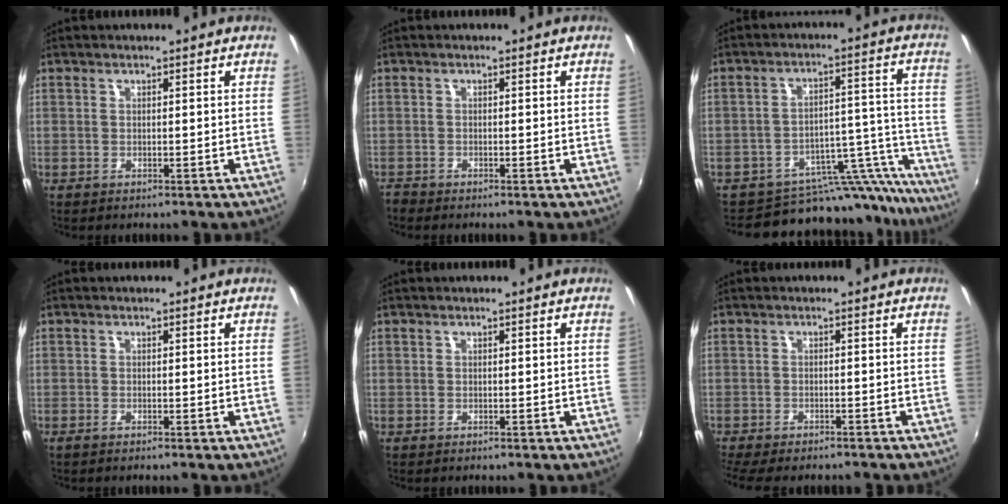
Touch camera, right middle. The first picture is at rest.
{"total": 1.5, "force": [-1.4, 0.6, 0.1], "torque": [-0.007, -0.005, -0.030]}
{"total": 19.1, "force": [-18.1, 5.5, 2.7], "torque": [-0.021, 0.047, -0.253]}
{"total": 0.6, "force": [-0.5, 0.1, 0.3], "torque": [-0.007, -0.002, -0.012]}
{"total": 0.0}
{"total": 8.0, "force": [-6.9, 1.9, 3.5], "torque": [-0.086, -0.030, -0.108]}